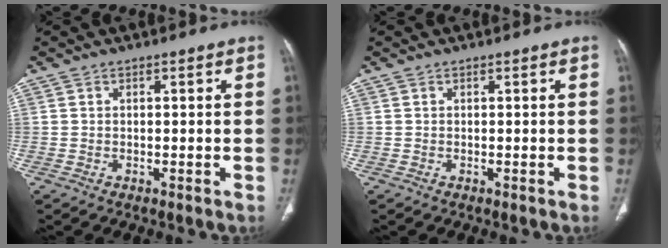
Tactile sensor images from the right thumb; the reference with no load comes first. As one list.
[{"total": 0.0}]